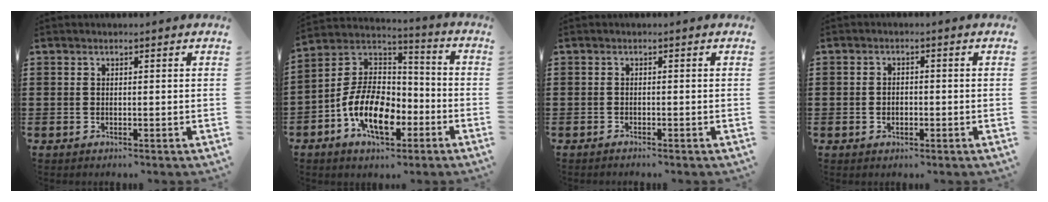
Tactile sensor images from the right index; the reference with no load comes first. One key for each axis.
{"total": 12.1, "fx": -5.2, "fy": 7.0, "fz": 8.3, "tx": -0.186, "ty": 0.007, "tz": -0.100}
{"total": 0.6, "fx": -0.6, "fy": -0.1, "fz": 0.0, "tx": 0.000, "ty": -0.002, "tz": -0.013}
{"total": 1.1, "fx": -0.5, "fy": 0.8, "fz": 0.6, "tx": -0.014, "ty": 0.001, "tz": -0.010}